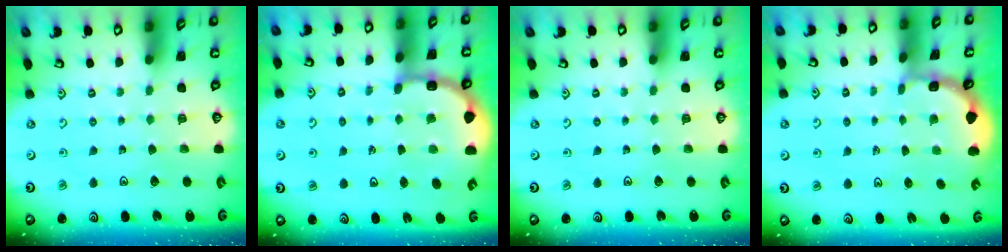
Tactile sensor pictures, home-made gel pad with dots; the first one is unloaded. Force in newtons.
{"total": 5.0, "press": 4.8, "slide": 1.3}
{"total": 0.0}
{"total": 2.1, "press": 2.1, "slide": 0.2}